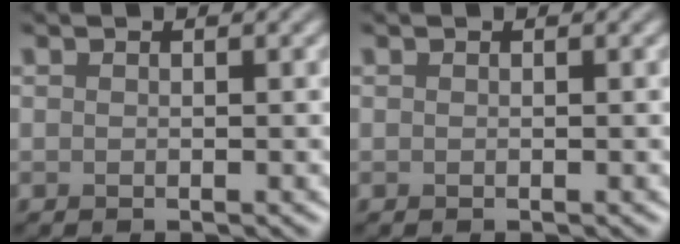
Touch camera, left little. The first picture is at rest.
{"total": 0.0}